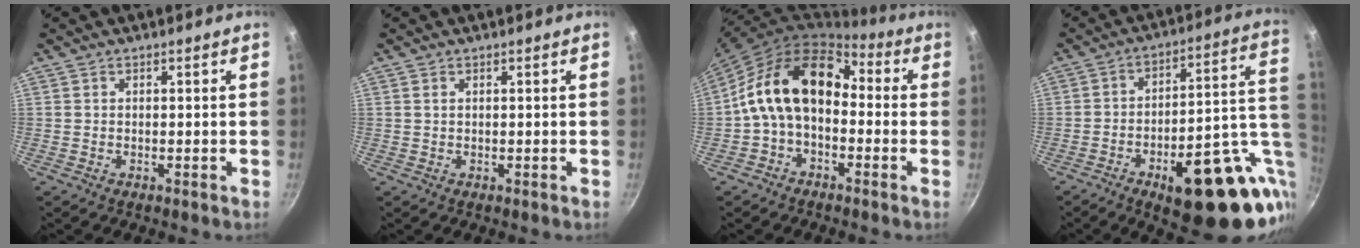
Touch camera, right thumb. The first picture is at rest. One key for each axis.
{"total": 0.6, "fx": 0.3, "fy": 0.3, "fz": 0.4, "tx": -0.008, "ty": 0.001, "tz": 0.005}
{"total": 15.1, "fx": -0.6, "fy": 10.0, "fz": 11.2, "tx": -0.176, "ty": 0.052, "tz": -0.032}
{"total": 25.5, "fx": -7.1, "fy": 10.6, "fz": 22.1, "tx": -0.238, "ty": 0.021, "tz": -0.084}